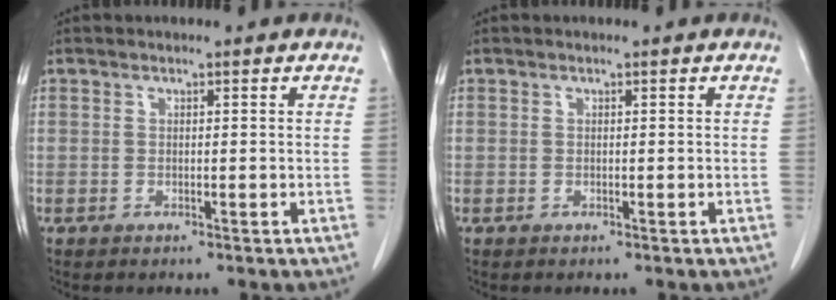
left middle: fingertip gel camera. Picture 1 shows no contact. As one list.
[{"total": 0.0}]